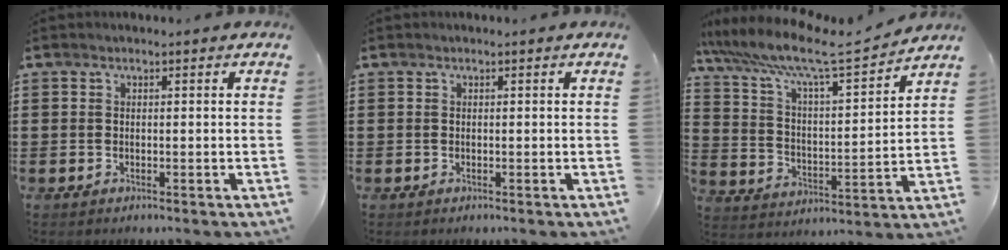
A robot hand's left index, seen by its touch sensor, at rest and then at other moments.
{"total": 0.0}
{"total": 8.8, "force": [7.2, 0.5, 5.0], "torque": [-0.126, -0.046, 0.114]}